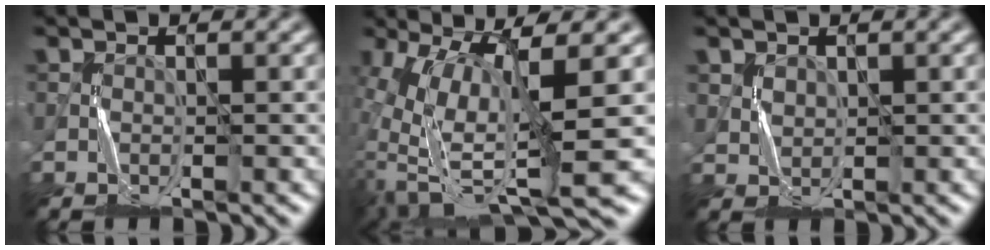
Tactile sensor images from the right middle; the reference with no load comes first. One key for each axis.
{"total": 10.9, "fx": -2.4, "fy": 3.3, "fz": 10.1, "tx": -0.203, "ty": -0.010, "tz": -0.032}
{"total": 1.4, "fx": 0.9, "fy": 1.0, "fz": 0.1, "tx": -0.008, "ty": 0.000, "tz": 0.024}